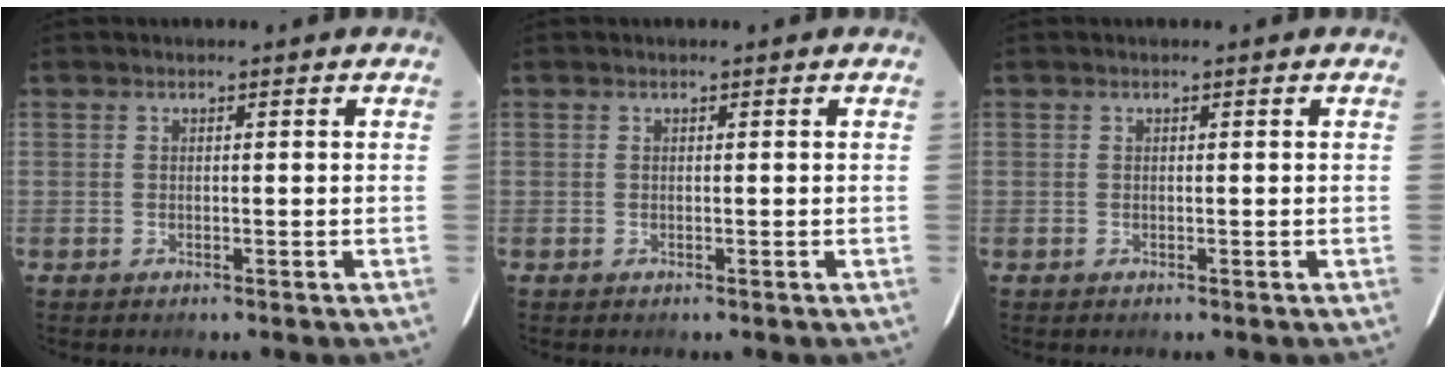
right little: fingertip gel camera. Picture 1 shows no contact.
{"total": 0.0}
{"total": 0.0}